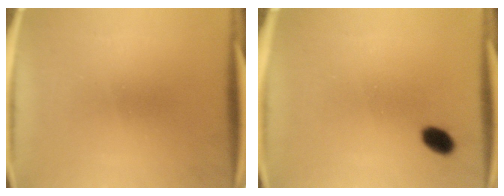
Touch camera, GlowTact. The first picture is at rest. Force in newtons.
{"total": 3.4}